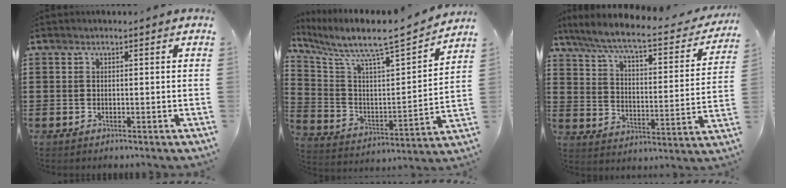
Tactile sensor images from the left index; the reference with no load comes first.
{"total": 7.3, "force": [6.4, 0.4, 3.5], "torque": [-0.101, -0.060, 0.099]}
{"total": 6.9, "force": [5.8, 0.3, 3.8], "torque": [-0.098, -0.040, 0.093]}